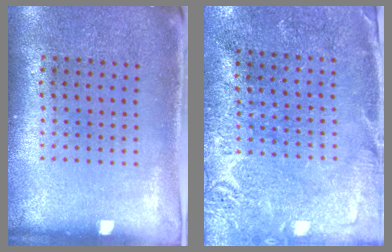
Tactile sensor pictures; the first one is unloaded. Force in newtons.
{"total": 2.7, "press": 2.6, "slide": 0.5}